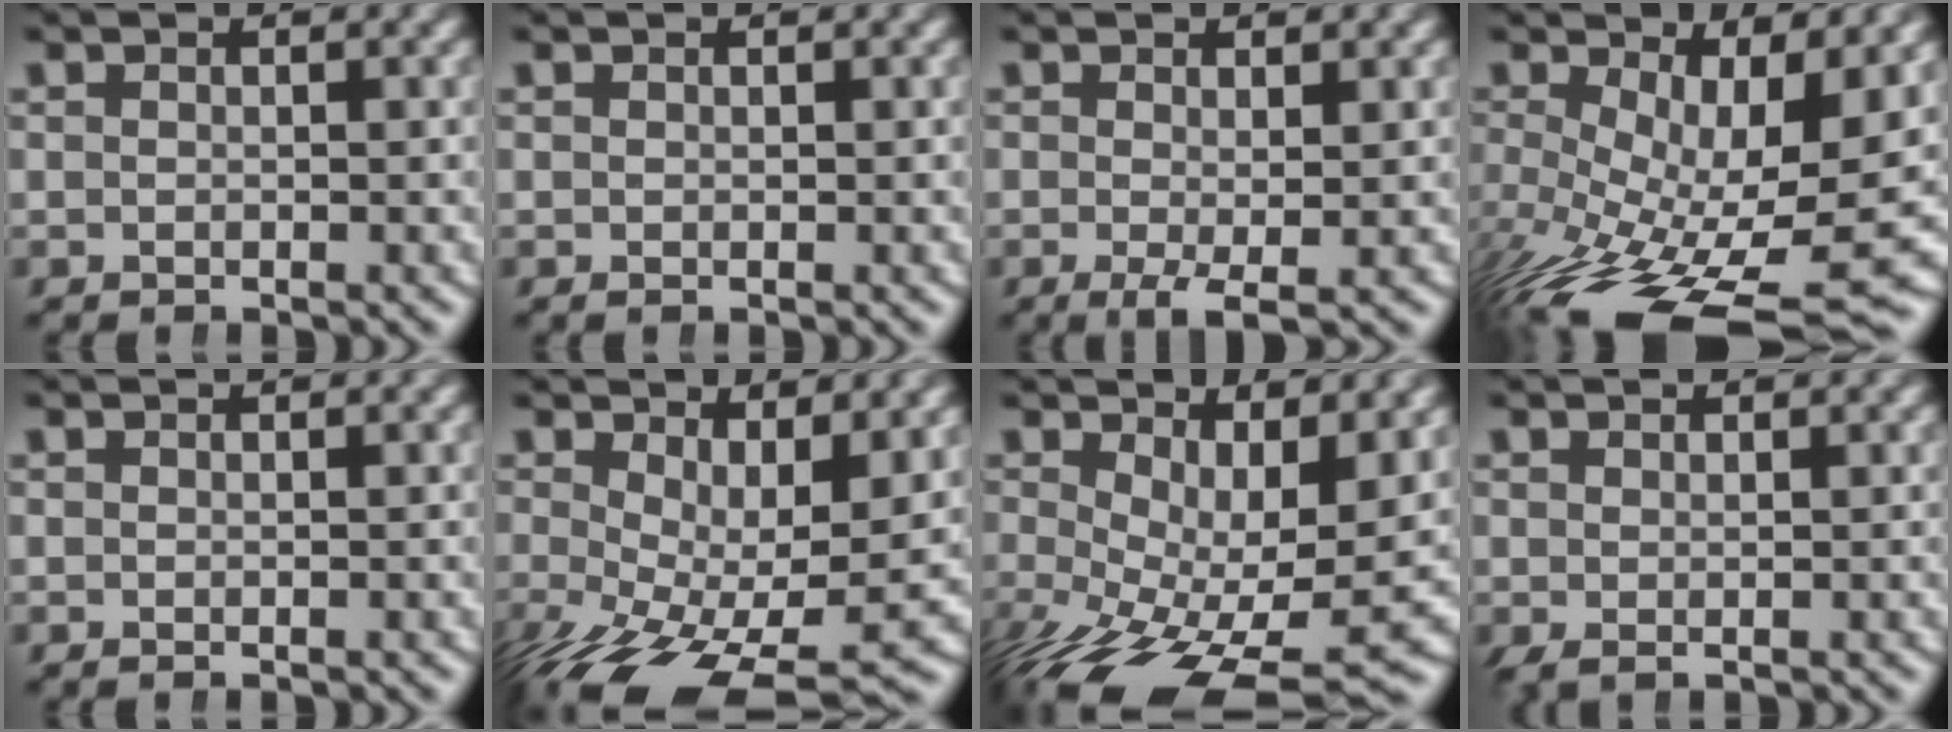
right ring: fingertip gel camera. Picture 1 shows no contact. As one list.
[{"total": 0.0}, {"total": 2.3, "force": [-1.1, 0.6, 2.0], "torque": [-0.042, -0.024, -0.007]}, {"total": 12.6, "force": [-5.0, 6.2, 9.8], "torque": [-0.178, -0.073, -0.038]}, {"total": 0.0}, {"total": 7.1, "force": [-3.1, 3.2, 5.5], "torque": [-0.114, -0.060, -0.019]}, {"total": 9.9, "force": [-4.3, 4.8, 7.4], "torque": [-0.146, -0.071, -0.030]}, {"total": 0.7, "force": [0.3, -0.3, 0.6], "torque": [-0.011, -0.008, 0.014]}]